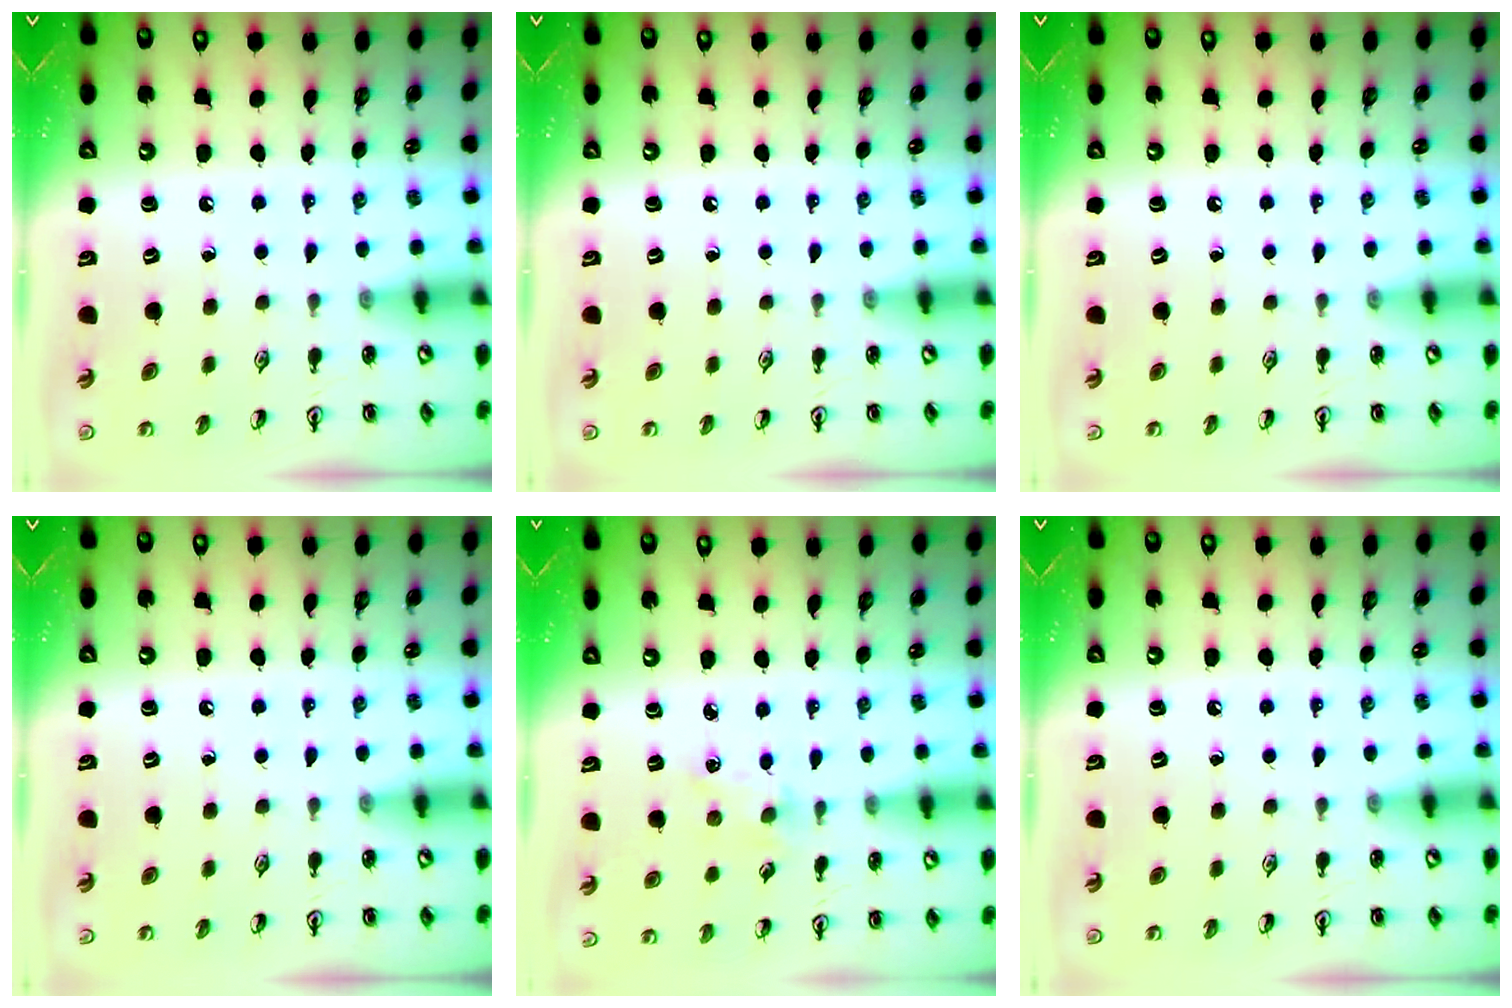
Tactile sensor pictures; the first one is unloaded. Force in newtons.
{"total": 0.0}
{"total": 0.0}
{"total": 0.0}
{"total": 2.3, "press": 2.3, "slide": 0.4}
{"total": 0.0}